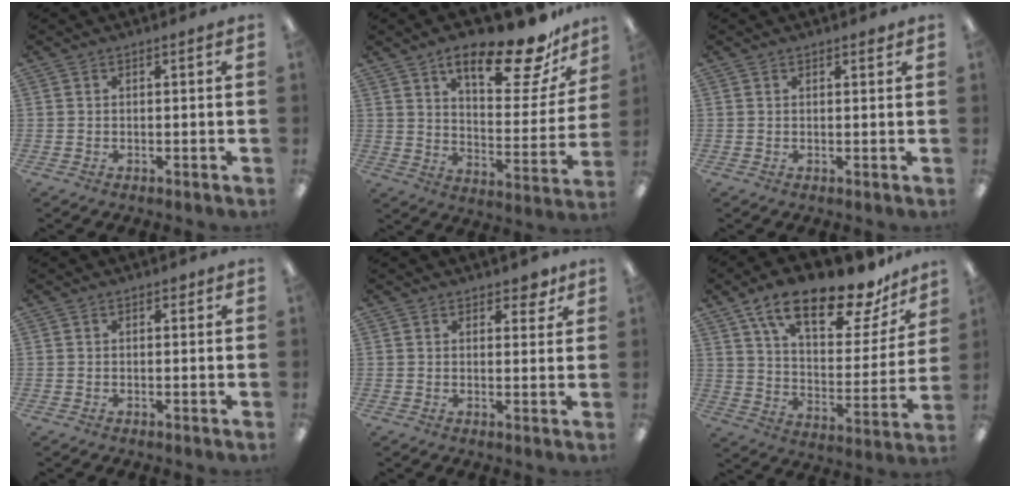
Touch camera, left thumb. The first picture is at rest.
{"total": 20.0, "force": [14.4, 6.3, 12.3], "torque": [-0.178, -0.092, 0.232]}
{"total": 1.0, "force": [0.9, 0.4, 0.3], "torque": [0.002, -0.002, 0.015]}
{"total": 1.1, "force": [0.7, 0.7, 0.6], "torque": [-0.005, 0.000, 0.010]}
{"total": 4.0, "force": [3.0, 2.0, 1.6], "torque": [-0.005, -0.012, 0.049]}
{"total": 21.2, "force": [15.8, 7.2, 12.1], "torque": [-0.197, -0.103, 0.266]}